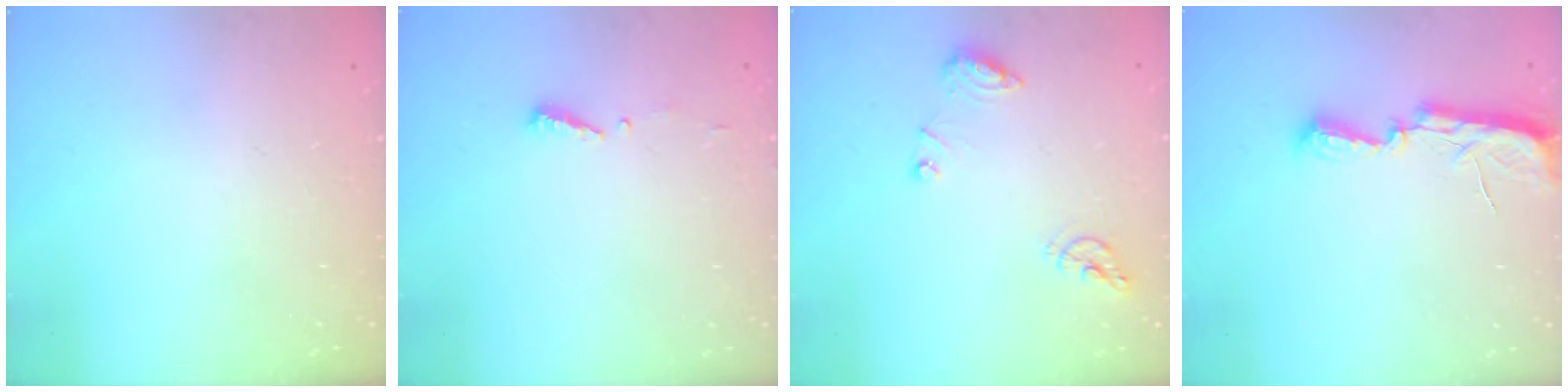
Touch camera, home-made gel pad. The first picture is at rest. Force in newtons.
{"total": 4.4, "press": 4.4, "slide": 0.3}
{"total": 9.6, "press": 9.6, "slide": 1.1}
{"total": 8.9, "press": 8.5, "slide": 2.4}